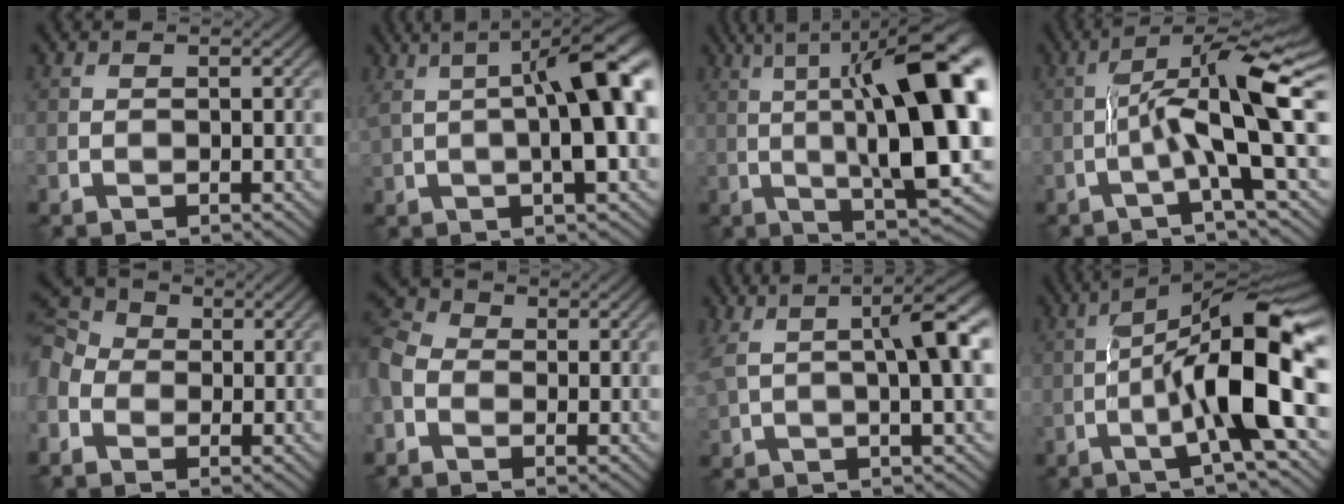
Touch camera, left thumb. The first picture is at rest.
{"total": 11.5, "force": [1.6, 2.6, 11.1], "torque": [-0.153, 0.014, 0.023]}
{"total": 18.6, "force": [2.1, 5.0, 17.8], "torque": [-0.261, 0.027, 0.039]}
{"total": 10.5, "force": [-0.9, 1.1, 10.4], "torque": [-0.171, 0.027, -0.025]}
{"total": 7.1, "force": [-1.2, 5.7, 4.1], "torque": [-0.129, 0.005, -0.036]}
{"total": 6.0, "force": [-2.0, 4.4, 3.6], "torque": [-0.107, -0.002, -0.052]}
{"total": 9.7, "force": [2.1, 2.7, 9.1], "torque": [-0.161, 0.017, 0.036]}
{"total": 13.9, "force": [-2.7, 2.9, 13.4], "torque": [-0.207, 0.025, -0.054]}